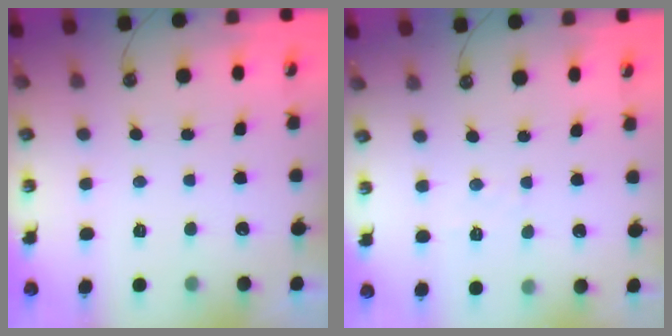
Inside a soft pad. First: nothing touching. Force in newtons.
{"total": 3.1, "press": 3.1, "slide": 0.4}